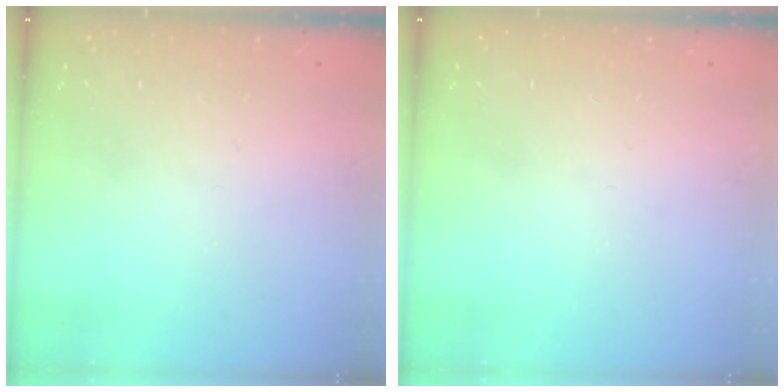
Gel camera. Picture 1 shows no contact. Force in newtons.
{"total": 0.0}